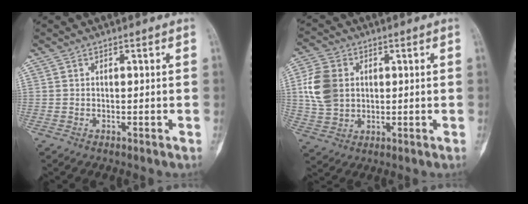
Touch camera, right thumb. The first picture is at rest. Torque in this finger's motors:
{"motor_torque": [0.69, 0.68, 0.23, -0.14, 0.18]}